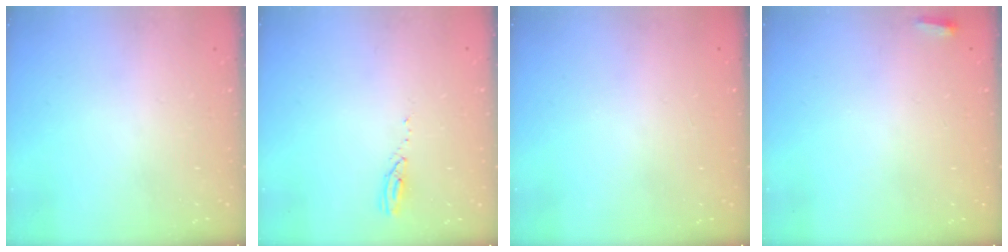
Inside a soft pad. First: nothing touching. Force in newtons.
{"total": 3.2, "press": 3.2, "slide": 0.3}
{"total": 0.0}
{"total": 2.7, "press": 2.6, "slide": 0.9}